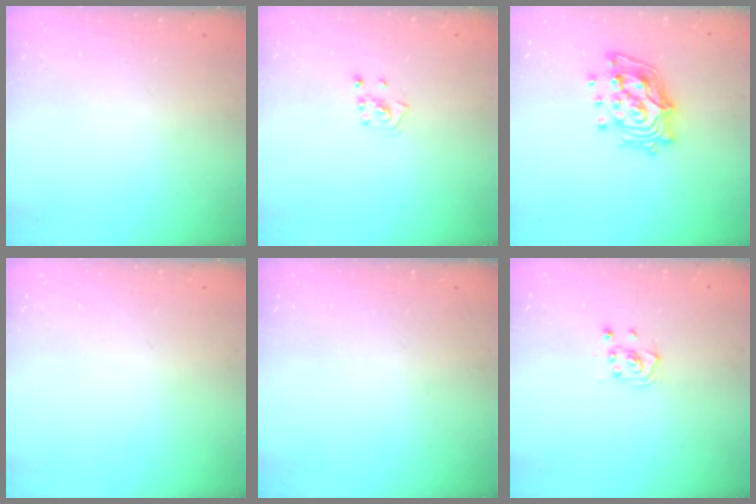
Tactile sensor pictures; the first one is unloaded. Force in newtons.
{"total": 2.8, "press": 2.8, "slide": 0.2}
{"total": 14.1, "press": 14.0, "slide": 1.7}
{"total": 0.0}
{"total": 0.0}
{"total": 2.2, "press": 2.2, "slide": 0.3}